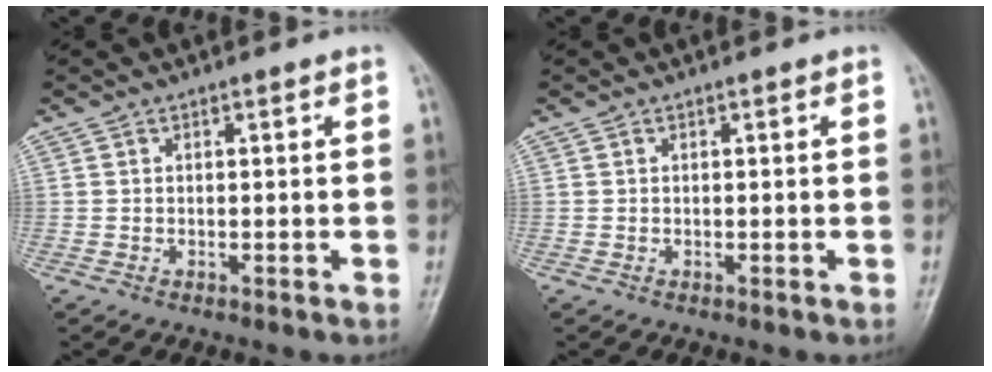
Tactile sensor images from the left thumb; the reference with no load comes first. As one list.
[{"total": 0.0}]